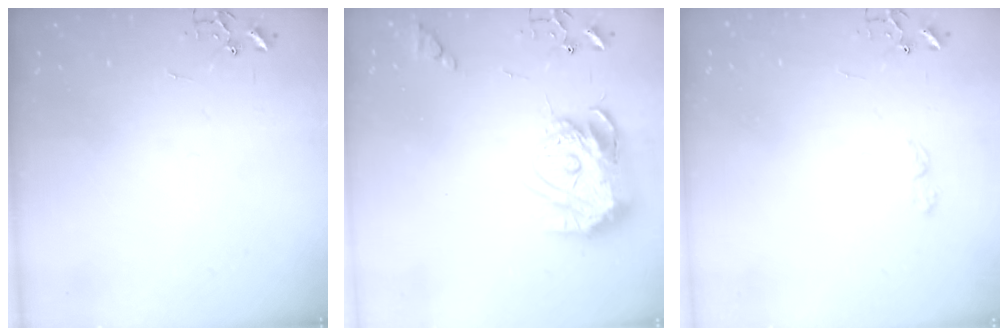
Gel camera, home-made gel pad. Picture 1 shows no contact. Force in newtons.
{"total": 16.3, "press": 16.2, "slide": 1.6}
{"total": 4.4, "press": 4.3, "slide": 0.7}